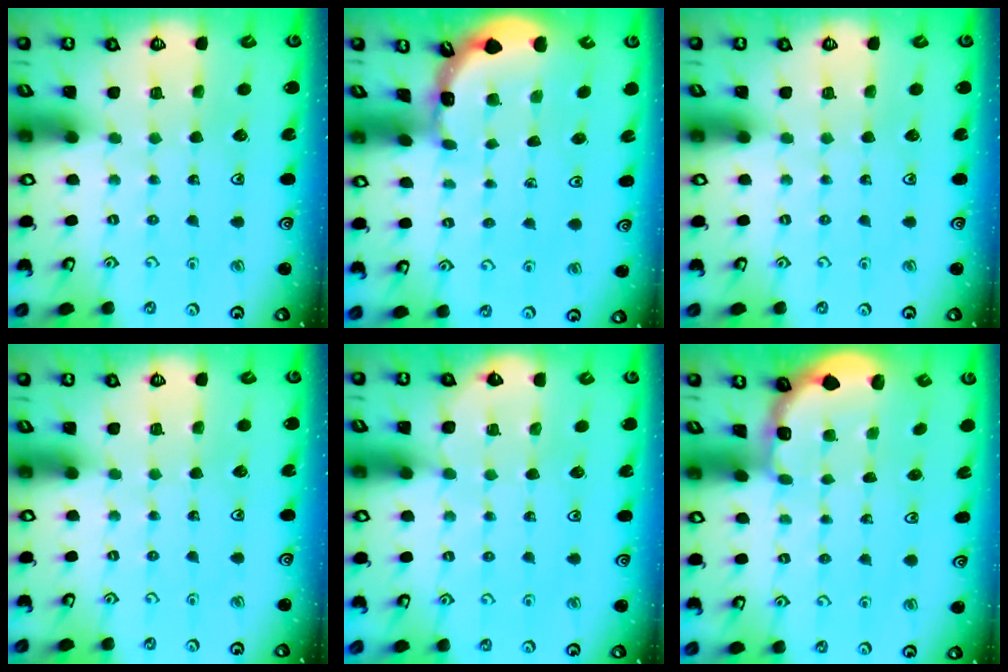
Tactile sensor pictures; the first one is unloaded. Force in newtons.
{"total": 1.7, "press": 1.7, "slide": 0.1}
{"total": 0.0}
{"total": 0.0}
{"total": 4.6, "press": 4.2, "slide": 1.8}
{"total": 1.8, "press": 1.7, "slide": 0.7}